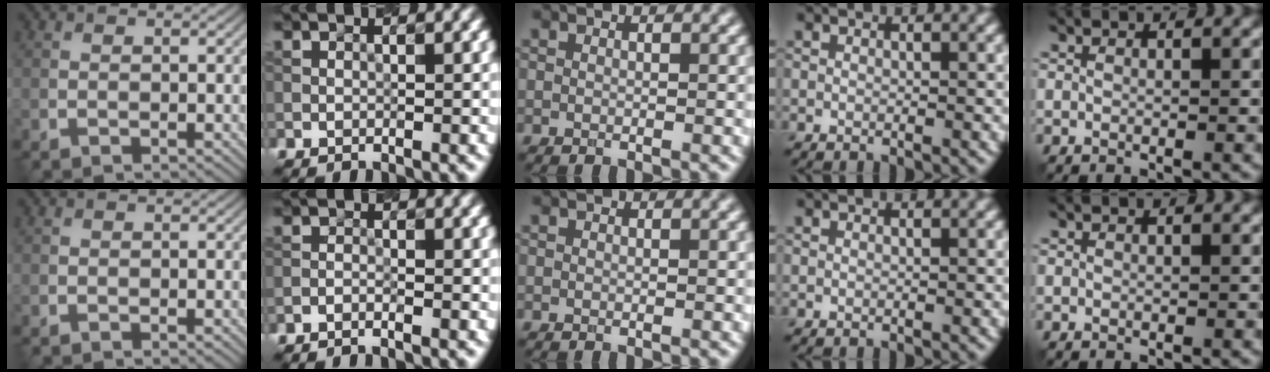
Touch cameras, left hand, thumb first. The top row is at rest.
{"index": {"total": 1.0, "force": [-1.0, 0.0, 0.3], "torque": [-0.012, -0.001, -0.024]}}